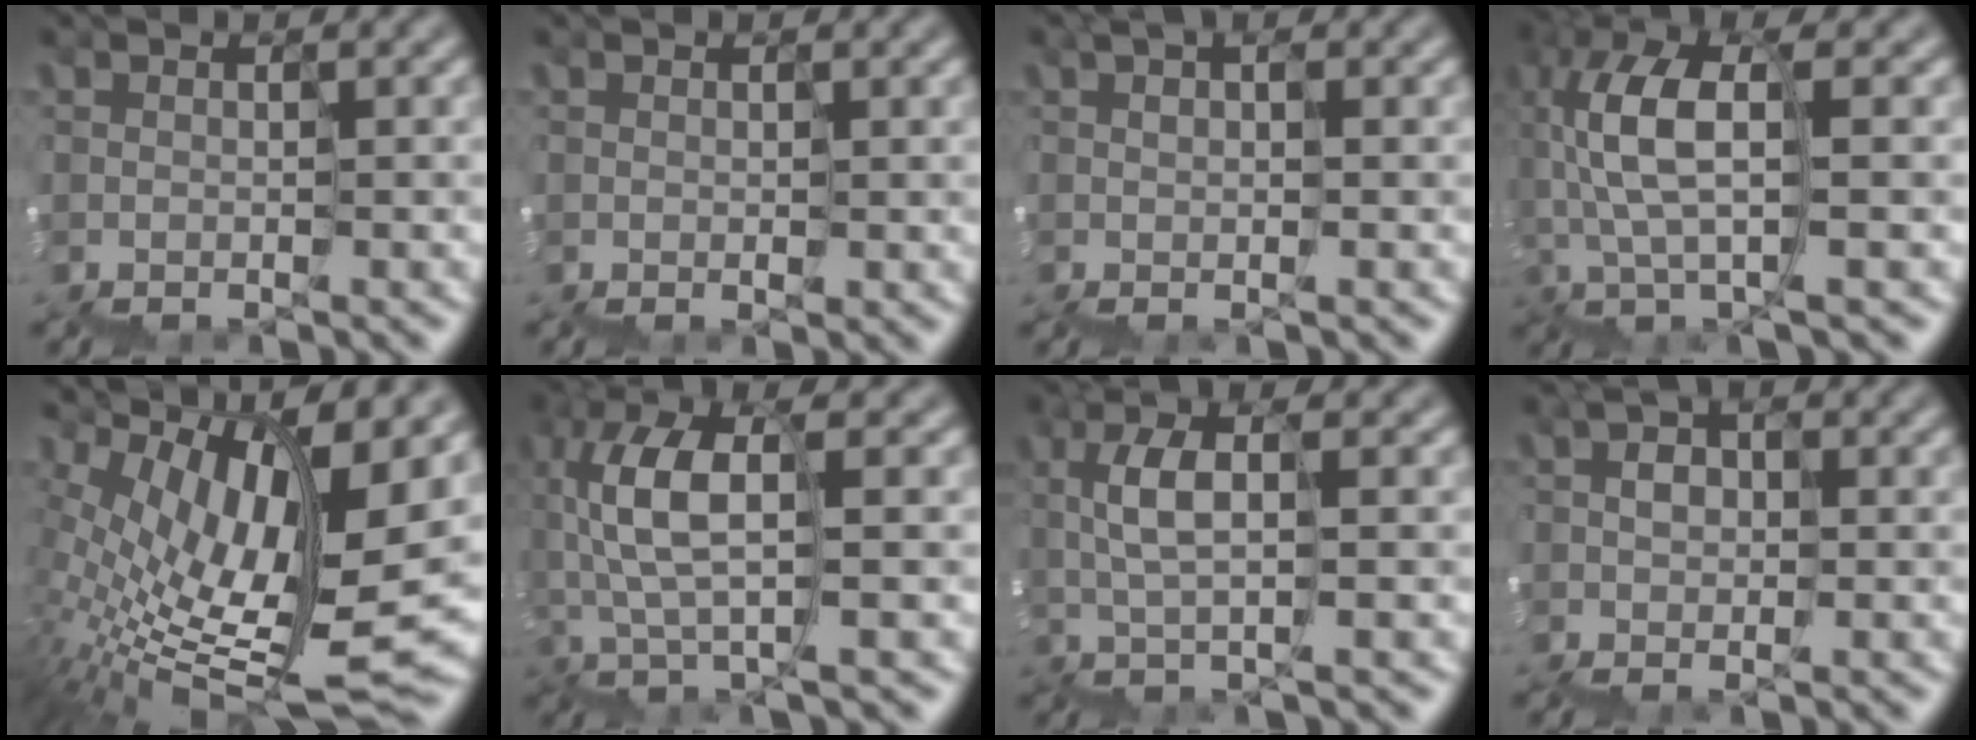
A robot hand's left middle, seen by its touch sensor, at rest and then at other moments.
{"total": 0.6, "force": [0.3, 0.4, 0.2], "torque": [-0.005, 0.008, 0.005]}
{"total": 0.5, "force": [0.4, 0.1, 0.3], "torque": [0.008, 0.009, 0.005]}
{"total": 5.2, "force": [-0.7, 2.0, 4.7], "torque": [-0.127, 0.027, -0.032]}
{"total": 11.2, "force": [3.4, 3.5, 10.1], "torque": [-0.173, 0.001, 0.092]}
{"total": 4.3, "force": [-0.7, 1.6, 3.9], "torque": [-0.109, 0.022, -0.031]}
{"total": 1.9, "force": [0.7, 0.5, 1.6], "torque": [-0.050, 0.013, 0.008]}
{"total": 1.3, "force": [0.1, 1.3, 0.4], "torque": [0.004, 0.016, -0.004]}